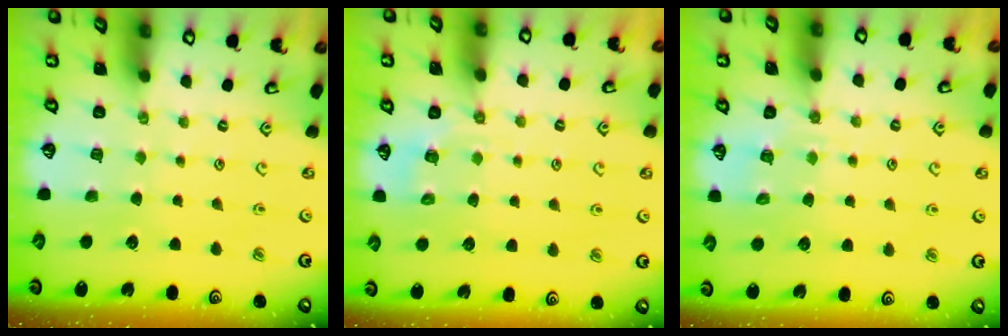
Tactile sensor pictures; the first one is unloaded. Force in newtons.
{"total": 2.9, "press": 2.6, "slide": 1.2}
{"total": 6.1, "press": 6.0, "slide": 0.9}